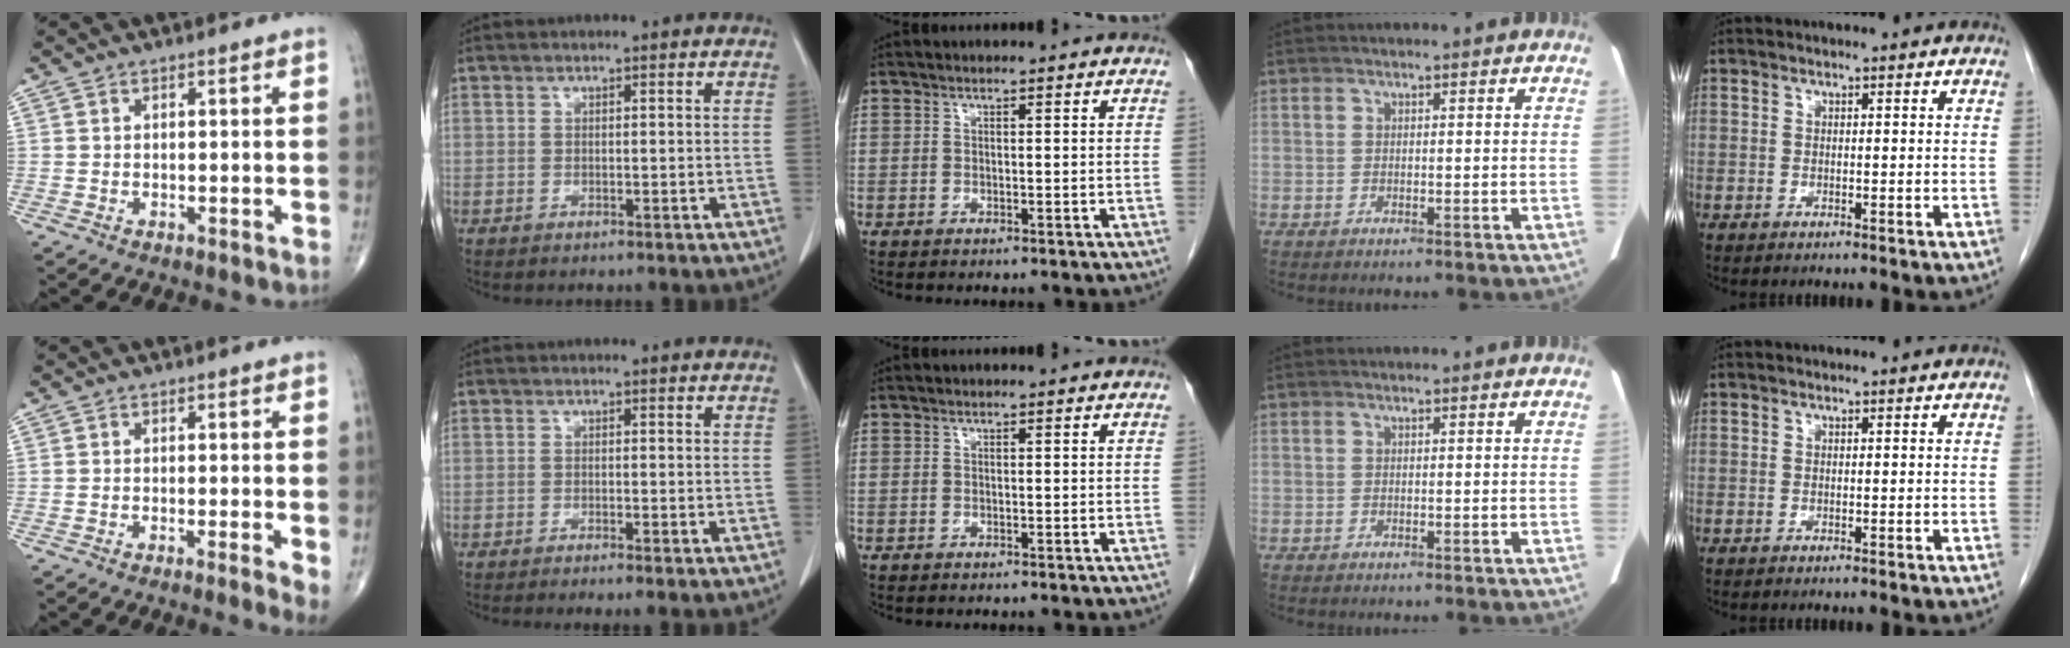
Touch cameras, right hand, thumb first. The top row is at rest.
{"thumb": {"total": 2.9, "force": [-0.6, 0.4, 2.8], "torque": [-0.049, -0.011, -0.016]}, "index": {"total": 1.7, "force": [-1.2, -0.2, 1.1], "torque": [-0.018, -0.001, -0.020]}}